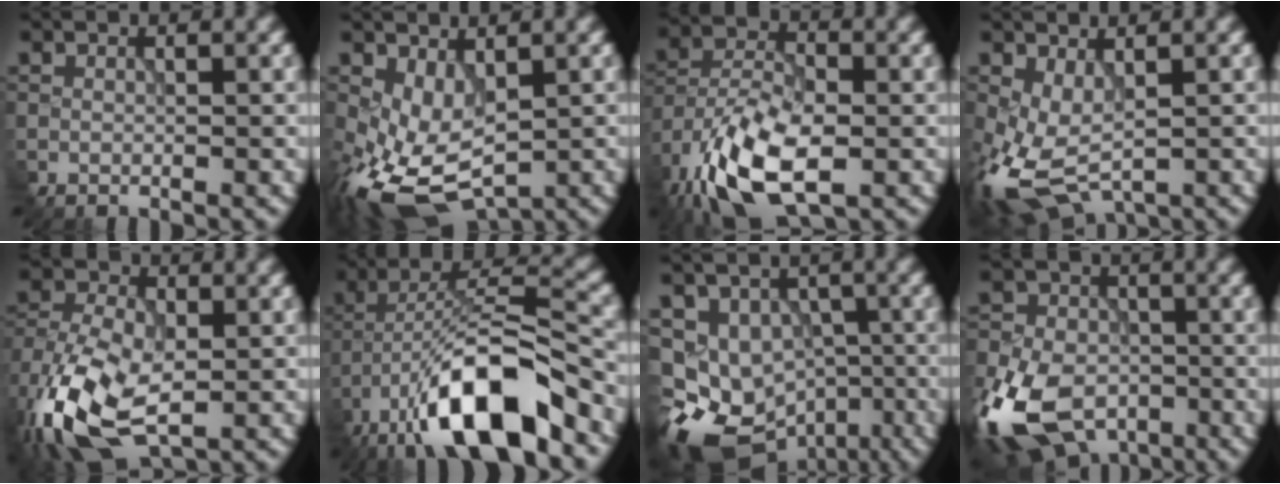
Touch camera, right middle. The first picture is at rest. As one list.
[{"total": 6.4, "force": [-1.2, 3.9, 4.9], "torque": [-0.123, -0.011, -0.014]}, {"total": 10.8, "force": [-5.8, 4.9, 7.6], "torque": [-0.161, -0.013, -0.114]}, {"total": 6.0, "force": [-1.8, 3.1, 4.8], "torque": [-0.127, -0.008, -0.031]}, {"total": 11.3, "force": [-4.4, 6.5, 8.1], "torque": [-0.184, -0.016, -0.082]}, {"total": 12.5, "force": [-7.8, 3.7, 9.0], "torque": [-0.152, 0.014, -0.144]}, {"total": 14.2, "force": [-7.3, 10.8, 5.7], "torque": [-0.117, -0.022, -0.093]}, {"total": 14.2, "force": [-6.9, 9.2, 8.3], "torque": [-0.178, -0.029, -0.124]}]